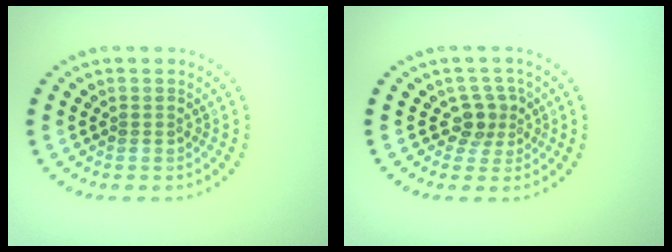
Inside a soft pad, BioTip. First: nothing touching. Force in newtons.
{"total": 2.4, "press": 1.9, "slide": 1.5}